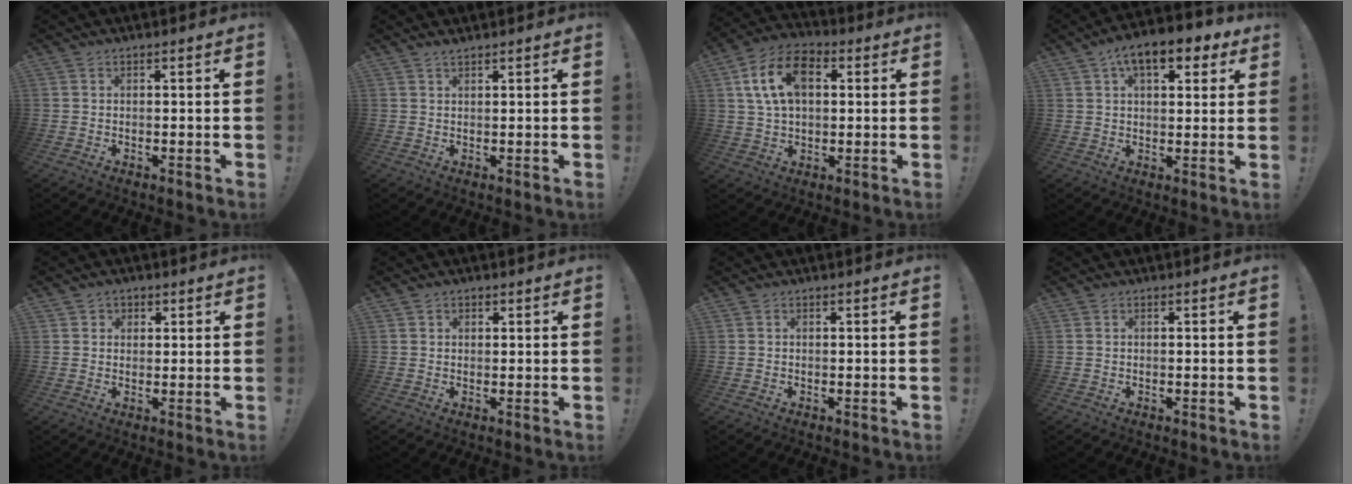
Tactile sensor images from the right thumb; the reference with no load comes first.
{"total": 1.5, "force": [1.4, 0.2, 0.5], "torque": [-0.009, -0.004, 0.026]}
{"total": 14.4, "force": [3.9, 9.4, 10.2], "torque": [-0.177, 0.007, 0.075]}
{"total": 11.3, "force": [5.9, 5.4, 8.0], "torque": [-0.114, -0.018, 0.098]}
{"total": 2.2, "force": [0.9, 2.0, 0.4], "torque": [-0.002, -0.002, 0.015]}
{"total": 1.2, "force": [0.7, 0.9, 0.2], "torque": [-0.002, 0.000, 0.012]}
{"total": 0.0}
{"total": 0.0}